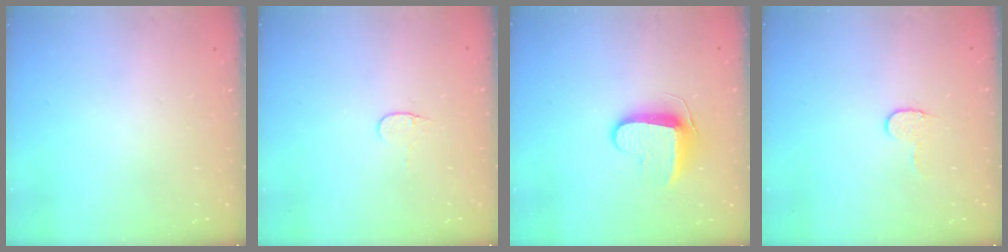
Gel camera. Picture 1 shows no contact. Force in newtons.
{"total": 3.4, "press": 3.3, "slide": 0.4}
{"total": 8.9, "press": 8.9, "slide": 0.8}
{"total": 5.7, "press": 5.7, "slide": 0.5}